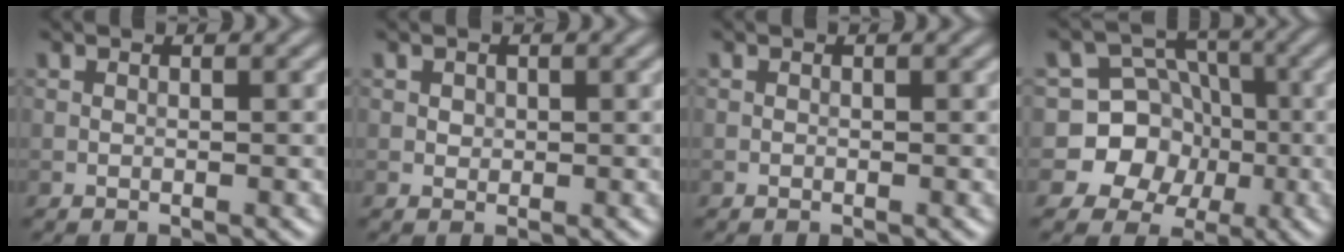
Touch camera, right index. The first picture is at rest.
{"total": 0.7, "force": [0.2, 0.6, 0.2], "torque": [-0.001, -0.003, 0.004]}
{"total": 0.0}
{"total": 8.5, "force": [-1.8, 8.1, 2.0], "torque": [-0.028, 0.023, -0.057]}